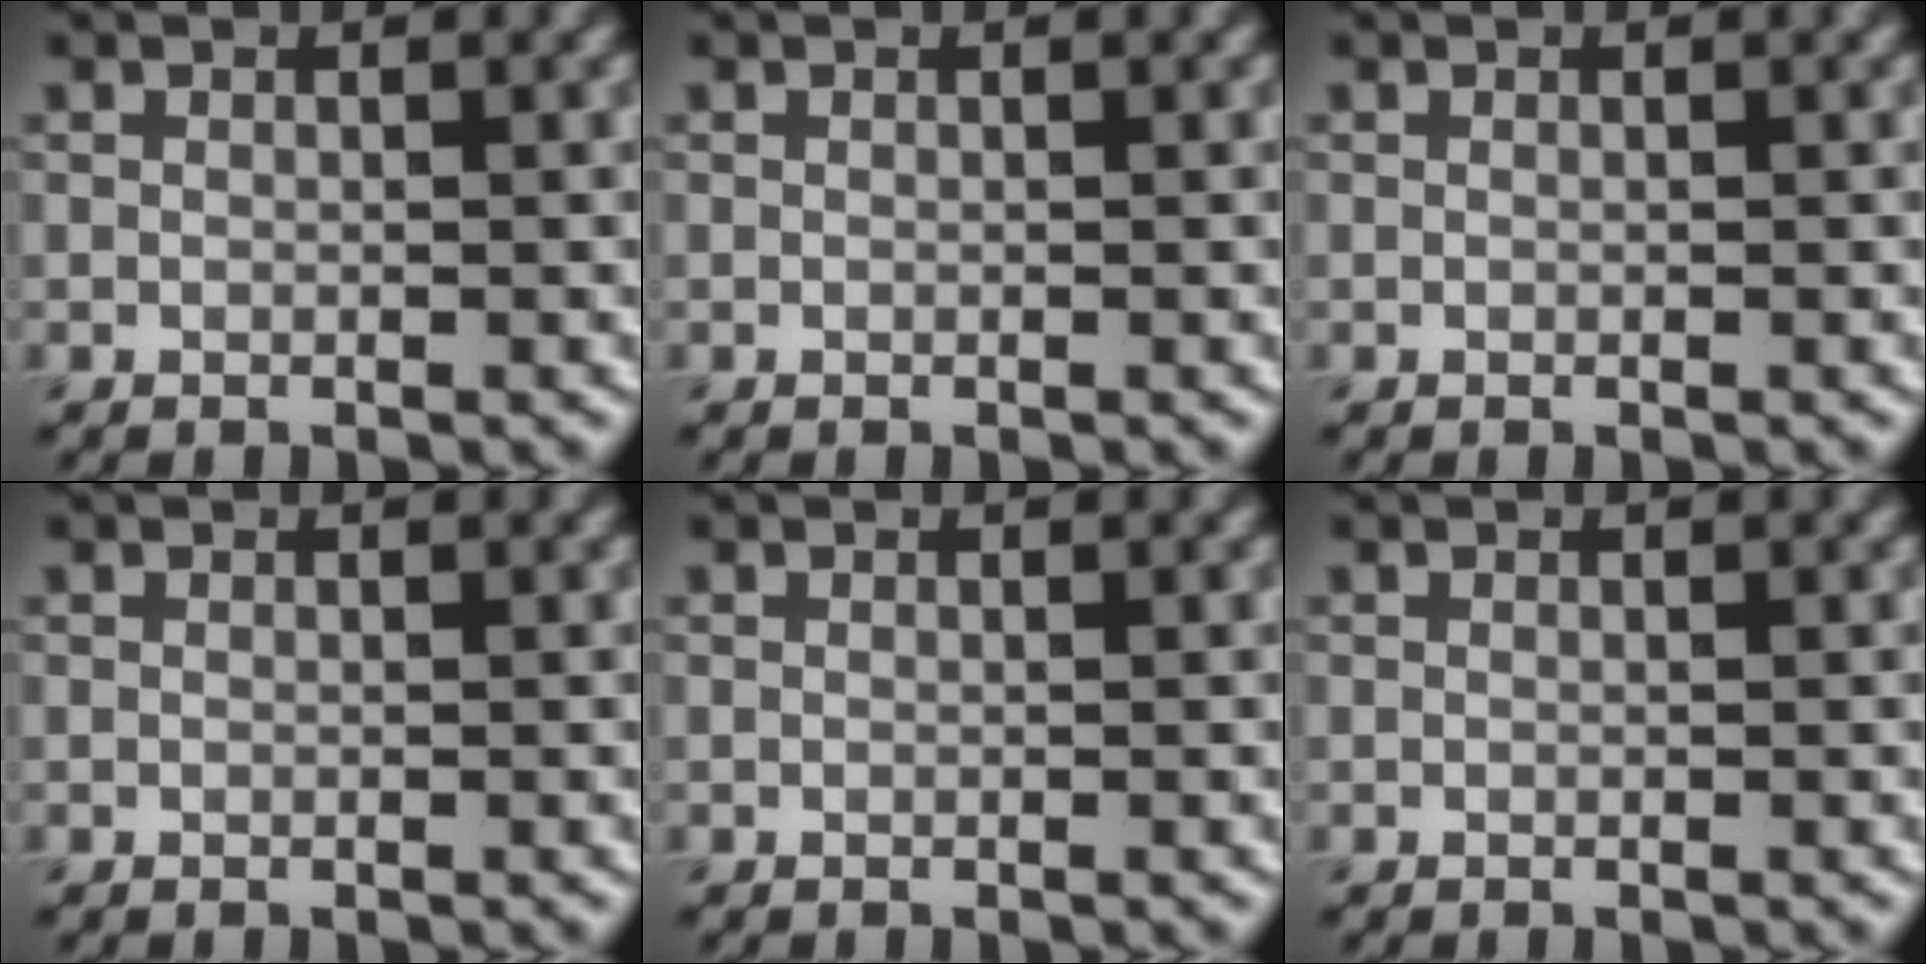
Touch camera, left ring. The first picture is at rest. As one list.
[{"total": 0.0}, {"total": 0.0}, {"total": 0.0}, {"total": 0.0}, {"total": 0.0}]